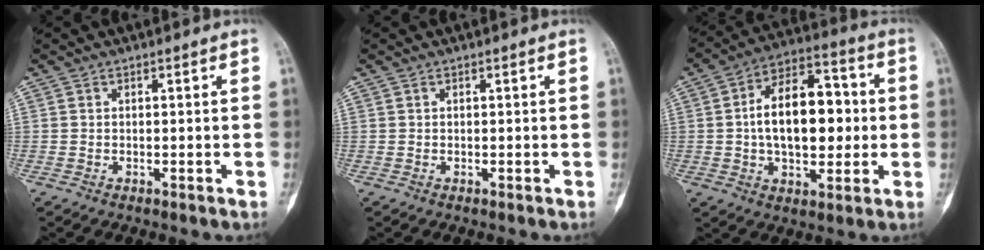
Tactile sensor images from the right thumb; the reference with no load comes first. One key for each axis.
{"total": 0.0}
{"total": 17.2, "fx": 0.5, "fy": 9.8, "fz": 14.1, "tx": -0.191, "ty": 0.026, "tz": 0.004}